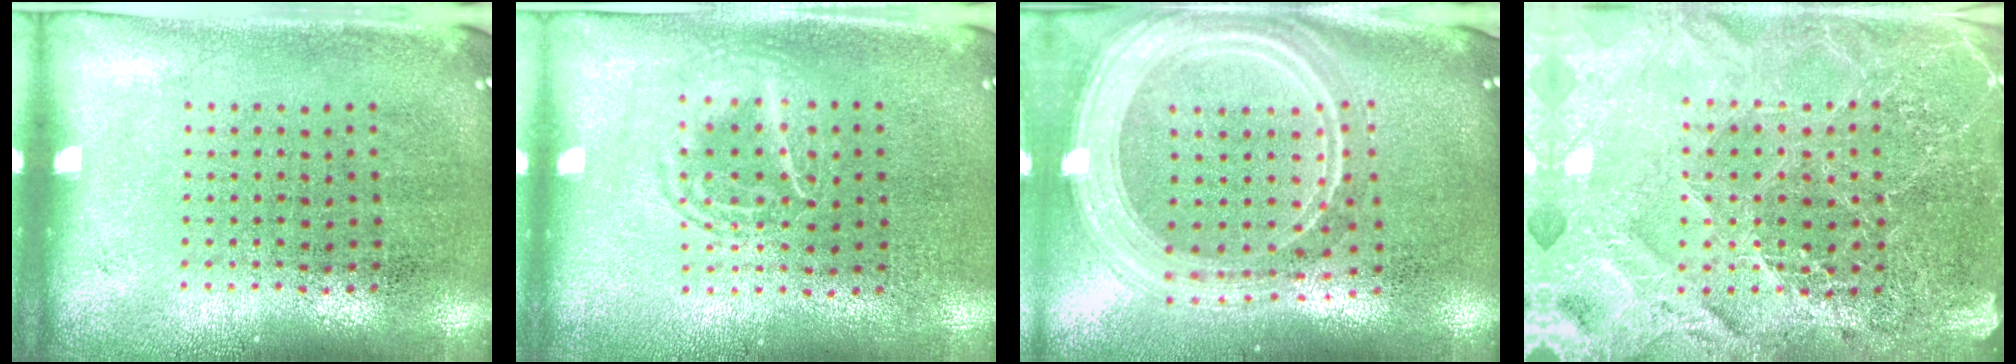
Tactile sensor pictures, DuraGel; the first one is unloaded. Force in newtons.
{"total": 1.1, "press": 1.1, "slide": 0.2}
{"total": 2.9, "press": 2.3, "slide": 1.7}
{"total": 4.6, "press": 4.2, "slide": 1.8}